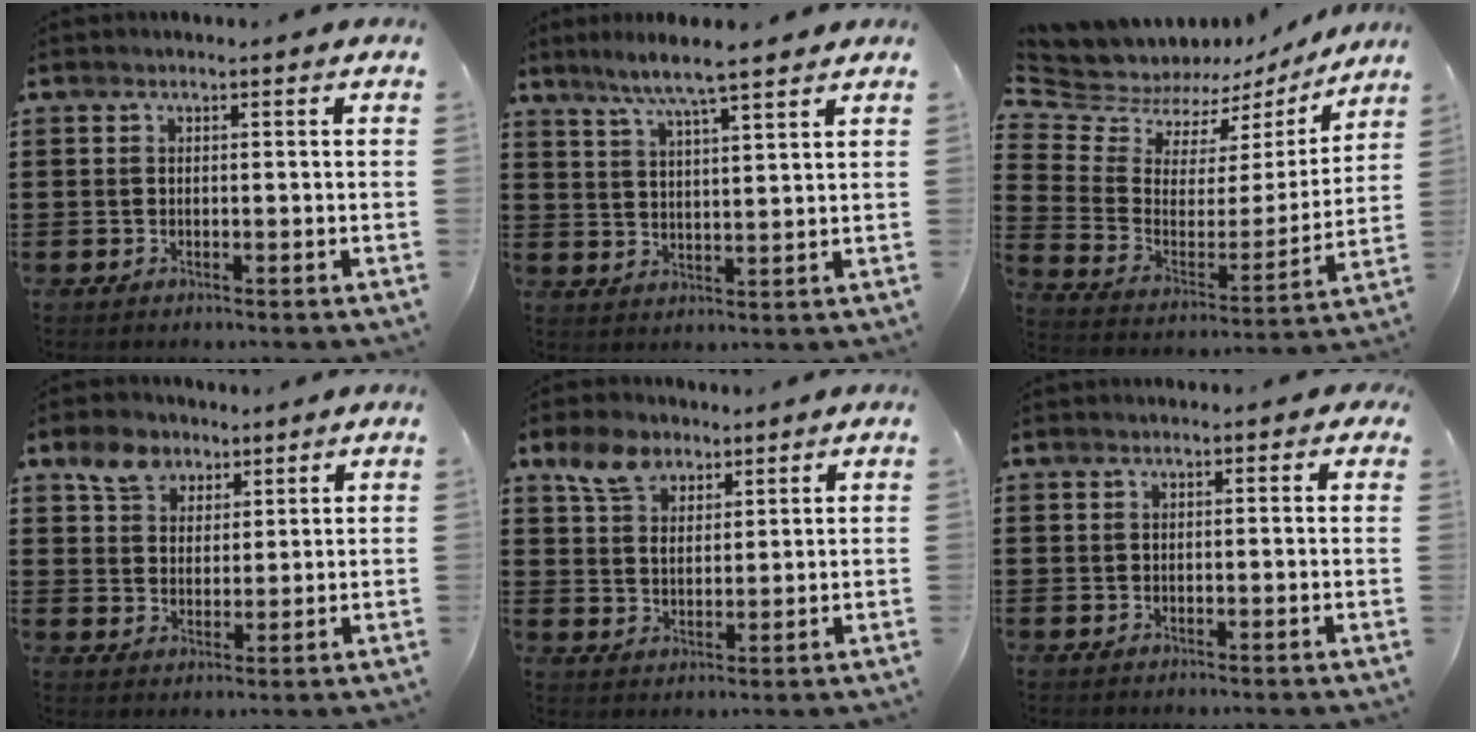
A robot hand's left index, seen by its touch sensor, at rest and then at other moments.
{"total": 5.7, "force": [4.9, -0.4, 3.0], "torque": [-0.072, -0.016, 0.084]}
{"total": 7.0, "force": [6.5, 2.5, -0.1], "torque": [-0.047, -0.056, 0.117]}
{"total": 5.7, "force": [3.9, 3.8, 1.6], "torque": [-0.036, 0.007, 0.070]}
{"total": 6.1, "force": [4.1, 3.6, 2.6], "torque": [-0.061, 0.008, 0.077]}
{"total": 0.6, "force": [0.2, 0.5, 0.1], "torque": [-0.004, 0.006, 0.003]}